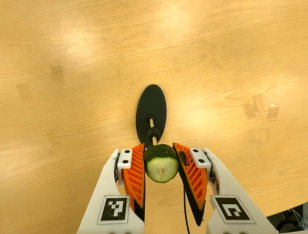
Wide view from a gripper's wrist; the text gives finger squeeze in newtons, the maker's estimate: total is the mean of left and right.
{"total": 9.3, "left": 8.3, "right": 10.3}